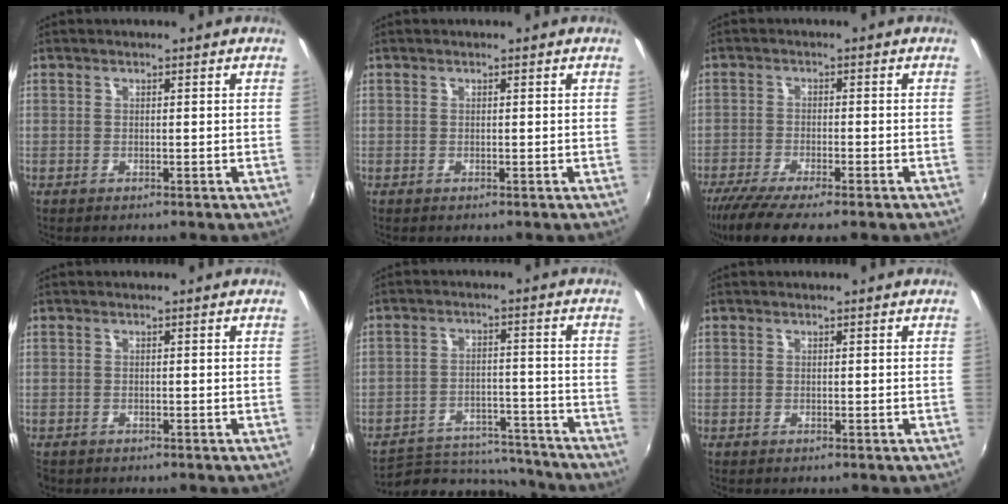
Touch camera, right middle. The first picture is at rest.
{"total": 0.0}
{"total": 8.8, "force": [-6.9, 1.1, 5.3], "torque": [-0.122, -0.036, -0.122]}
{"total": 1.1, "force": [-0.8, 0.7, 0.2], "torque": [-0.009, -0.004, -0.012]}
{"total": 15.6, "force": [-14.3, 4.8, 4.0], "torque": [-0.088, 0.019, -0.194]}
{"total": 0.0}